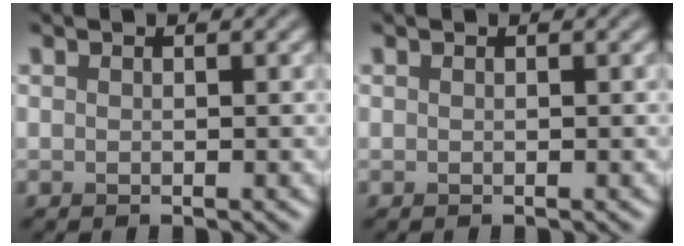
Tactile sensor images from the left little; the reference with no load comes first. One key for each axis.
{"total": 0.0}